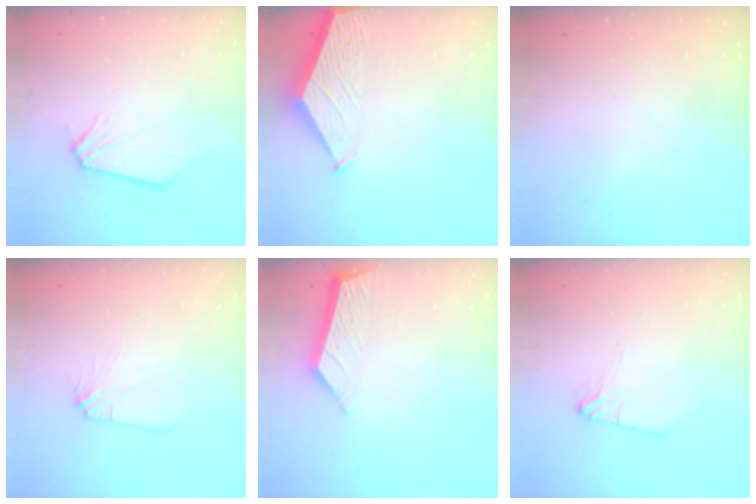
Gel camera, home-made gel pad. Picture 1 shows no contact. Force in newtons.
{"total": 1.4, "press": 1.4, "slide": 0.3}
{"total": 0.0}
{"total": 2.5, "press": 2.5, "slide": 0.2}
{"total": 6.1, "press": 6.1, "slide": 0.4}
{"total": 2.5, "press": 2.5, "slide": 0.5}